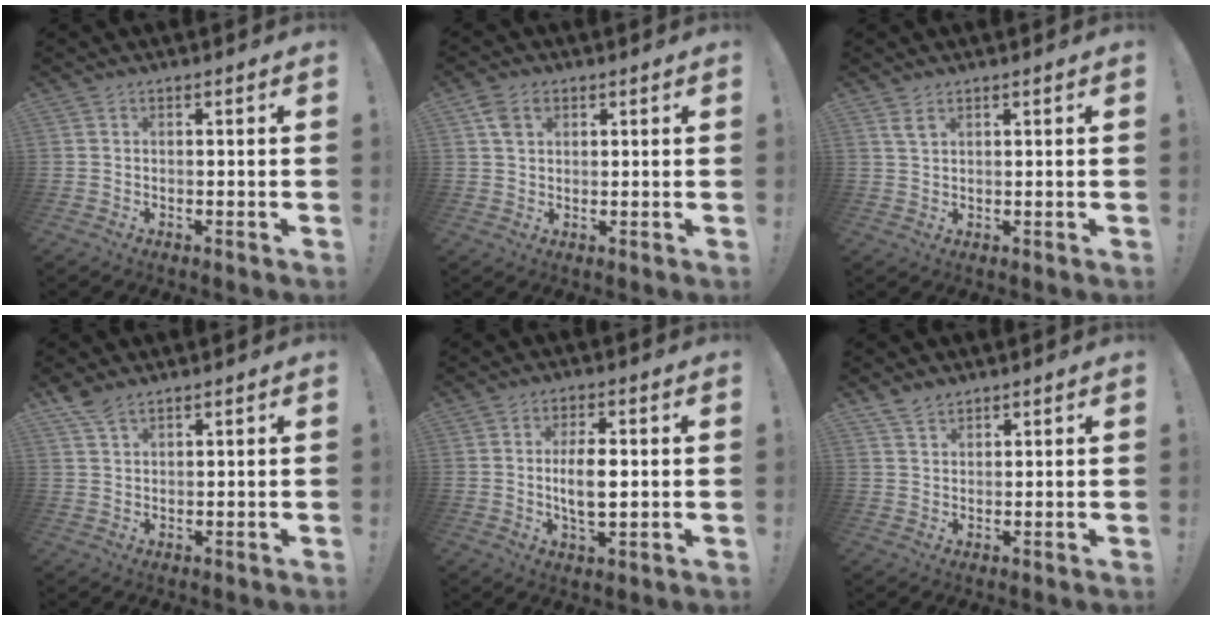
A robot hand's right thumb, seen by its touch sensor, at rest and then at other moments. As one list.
[{"total": 4.7, "force": [2.0, 3.3, 2.7], "torque": [-0.036, -0.001, 0.038]}, {"total": 2.5, "force": [1.7, 0.9, 1.6], "torque": [-0.025, -0.005, 0.029]}, {"total": 4.1, "force": [3.4, 1.2, 2.0], "torque": [-0.038, -0.018, 0.062]}, {"total": 7.9, "force": [0.2, 3.3, 7.1], "torque": [-0.127, -0.008, -0.005]}, {"total": 3.8, "force": [3.2, 1.7, 1.1], "torque": [-0.014, -0.022, 0.059]}]